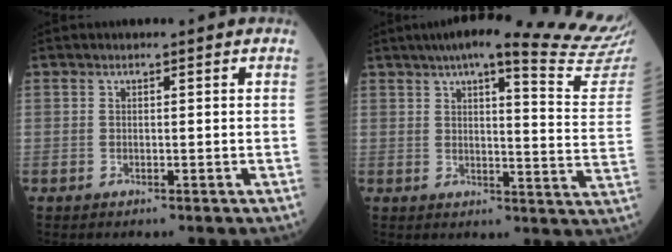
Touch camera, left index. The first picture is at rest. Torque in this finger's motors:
{"motor_torque": [0.57, -1.57, 0.35, 0.09]}